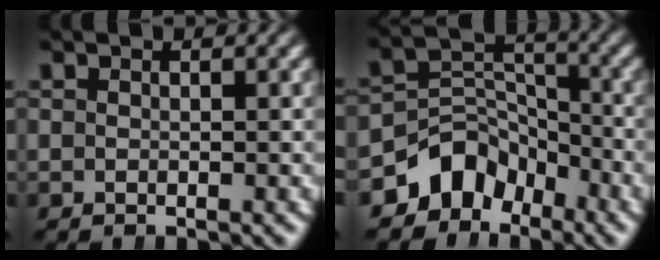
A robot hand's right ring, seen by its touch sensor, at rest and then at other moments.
{"total": 8.5, "force": [-3.8, 6.6, 3.7], "torque": [-0.059, -0.016, -0.070]}